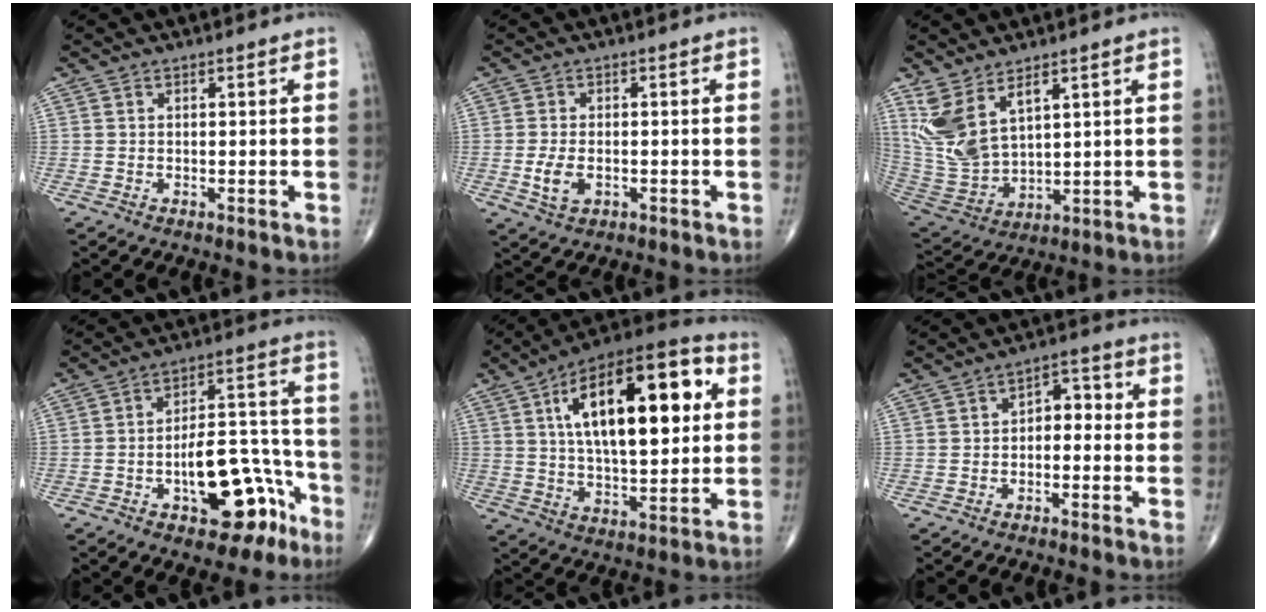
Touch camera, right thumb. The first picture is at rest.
{"total": 4.2, "force": [-0.9, 2.5, 3.3], "torque": [-0.066, -0.001, -0.012]}
{"total": 11.1, "force": [5.8, 5.3, 7.8], "torque": [-0.163, -0.027, 0.141]}
{"total": 16.8, "force": [-7.6, 8.1, 12.6], "torque": [-0.138, 0.072, -0.099]}
{"total": 24.4, "force": [6.0, 10.5, 21.2], "torque": [-0.320, 0.008, 0.087]}
{"total": 4.6, "force": [-0.5, 3.1, 3.5], "torque": [-0.029, 0.026, -0.020]}